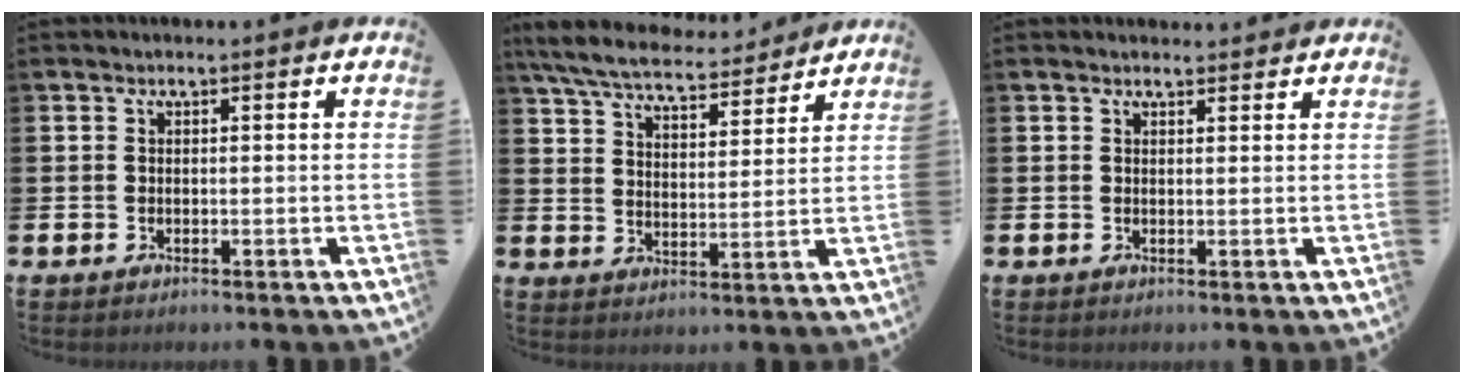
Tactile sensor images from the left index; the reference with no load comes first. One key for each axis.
{"total": 7.1, "fx": 6.6, "fy": 1.3, "fz": 2.0, "tx": -0.069, "ty": -0.037, "tz": 0.117}
{"total": 1.2, "fx": 1.1, "fy": 0.2, "fz": 0.1, "tx": 0.012, "ty": -0.004, "tz": 0.018}